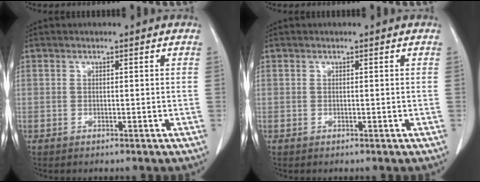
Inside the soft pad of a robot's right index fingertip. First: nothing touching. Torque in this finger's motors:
{"motor_torque": [-0.03, 0.02, 0.00, 0.00]}